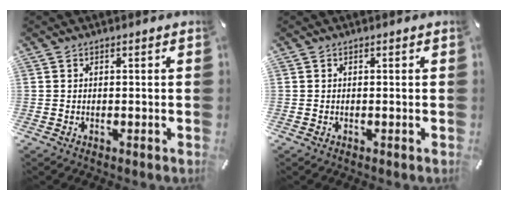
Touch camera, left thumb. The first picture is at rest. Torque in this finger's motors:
{"motor_torque": [-0.52, -0.35, -0.09, 0.09, 0.00]}